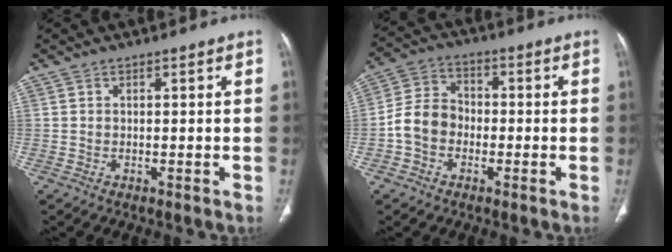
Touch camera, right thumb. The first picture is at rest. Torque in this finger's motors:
{"motor_torque": [1.61, 1.22, 0.61, -0.83, 0.23]}